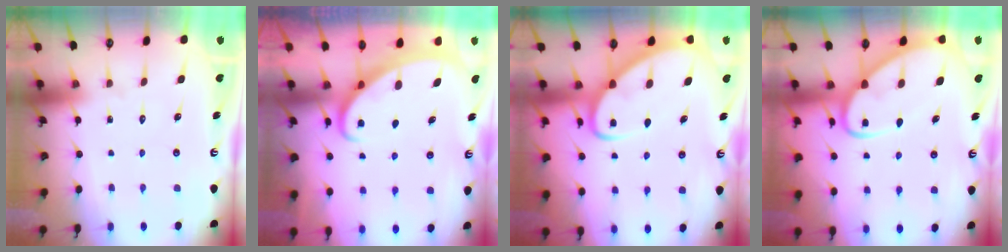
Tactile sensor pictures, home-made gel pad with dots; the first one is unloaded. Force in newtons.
{"total": 2.6, "press": 2.6, "slide": 0.3}
{"total": 5.8, "press": 5.8, "slide": 0.6}
{"total": 8.6, "press": 8.6, "slide": 0.7}